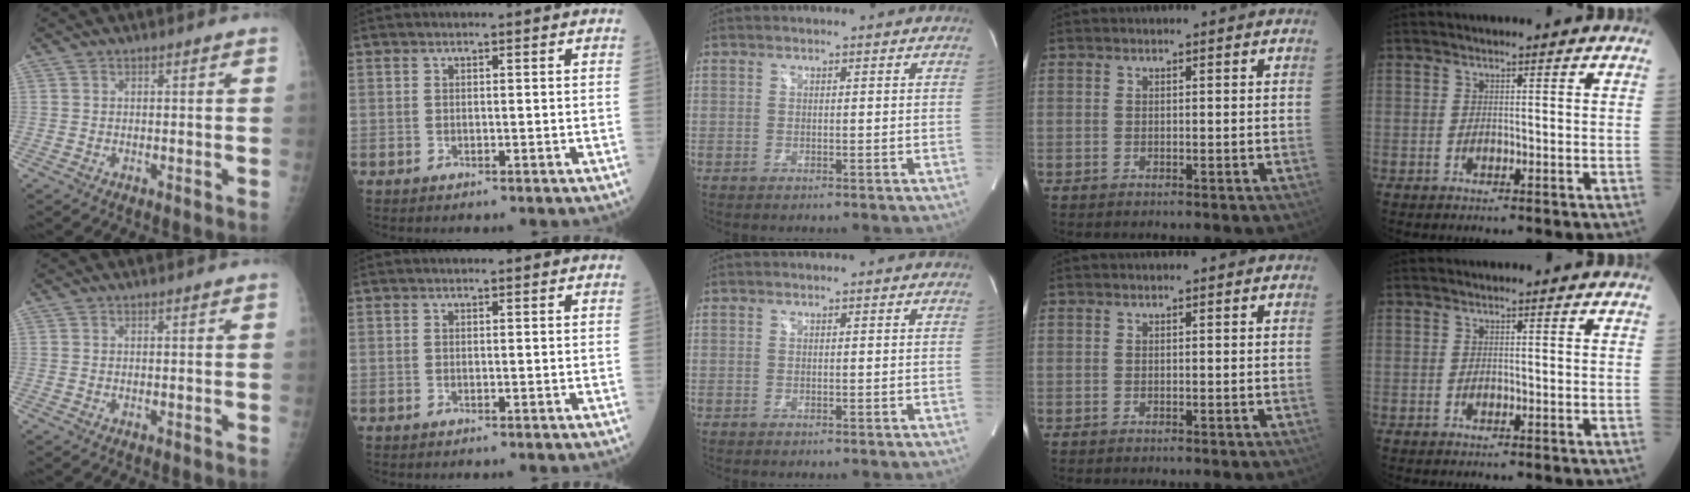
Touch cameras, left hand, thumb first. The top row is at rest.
{}